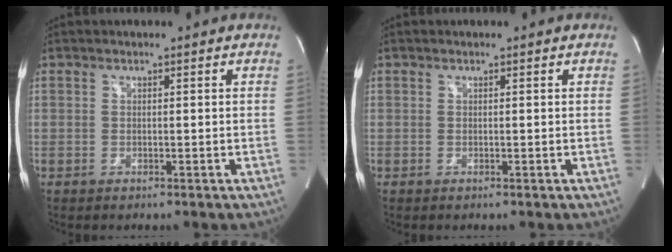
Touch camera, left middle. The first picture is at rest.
{"total": 0.0}